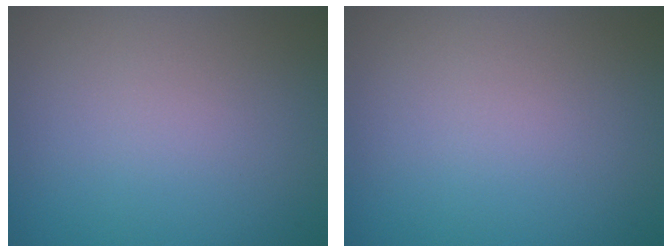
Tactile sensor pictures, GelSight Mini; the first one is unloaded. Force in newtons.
{"total": 0.0}